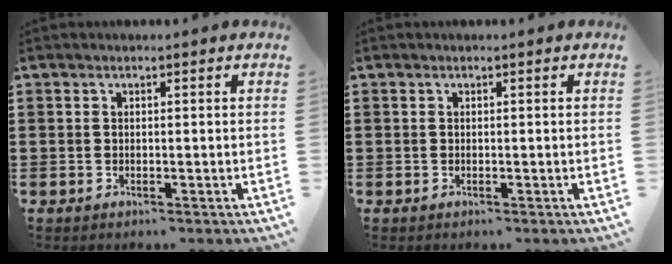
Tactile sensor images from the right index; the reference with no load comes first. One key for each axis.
{"total": 0.0}